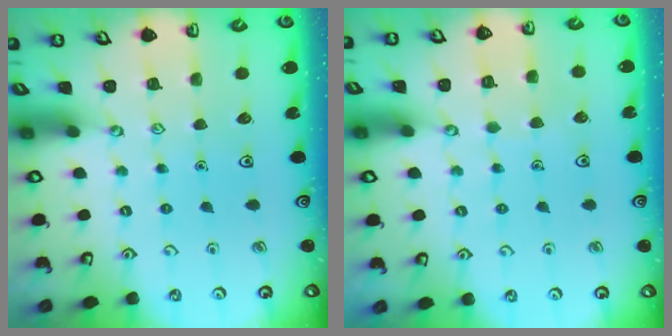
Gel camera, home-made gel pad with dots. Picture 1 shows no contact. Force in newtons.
{"total": 3.6, "press": 3.6, "slide": 0.4}